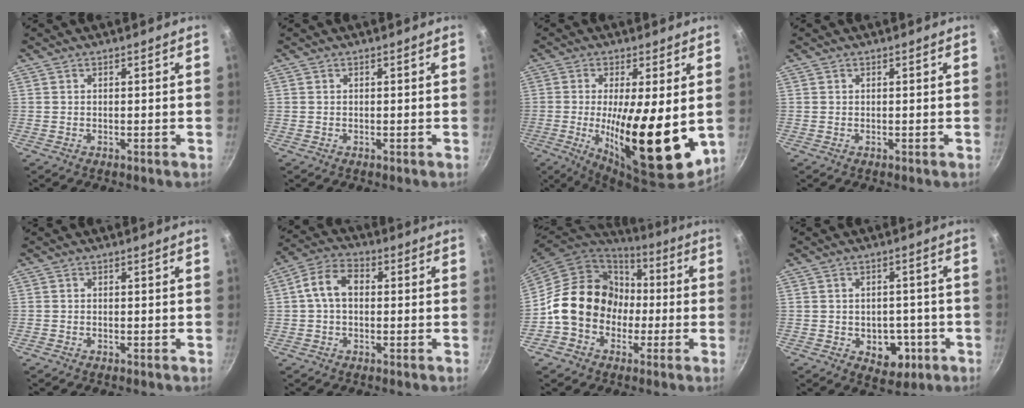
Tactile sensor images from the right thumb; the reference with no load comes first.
{"total": 0.0}
{"total": 18.8, "force": [-1.2, 5.6, 17.9], "torque": [-0.276, -0.024, -0.014]}
{"total": 0.0}
{"total": 0.0}
{"total": 7.5, "force": [0.4, 5.2, 5.4], "torque": [-0.091, 0.025, -0.005]}
{"total": 16.7, "force": [-1.7, 14.4, 8.3], "torque": [-0.096, 0.051, -0.032]}
{"total": 7.6, "force": [-2.5, 5.5, 4.6], "torque": [-0.027, 0.010, -0.024]}